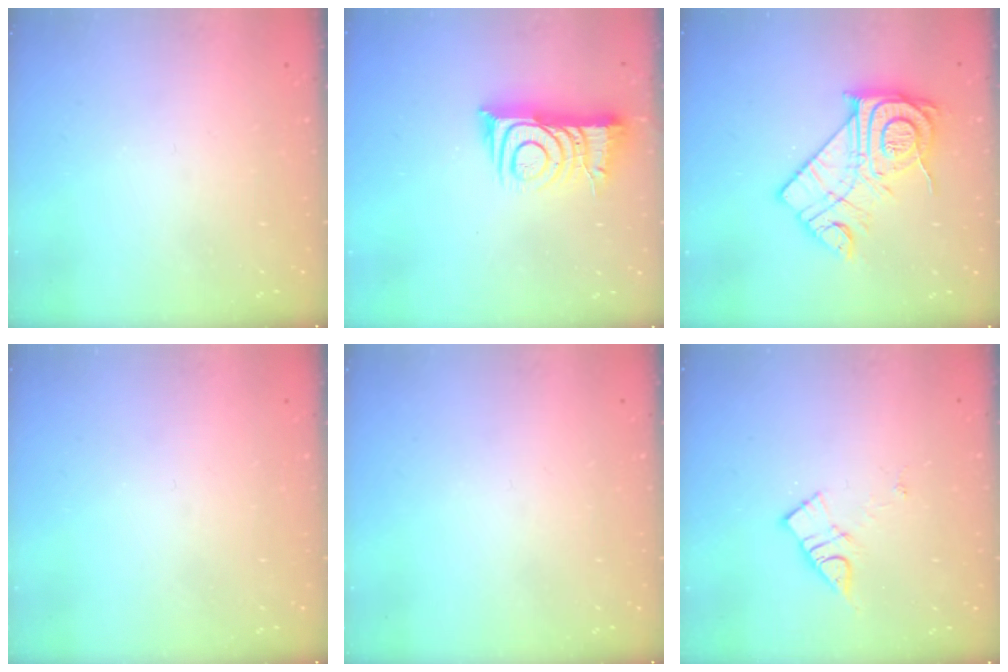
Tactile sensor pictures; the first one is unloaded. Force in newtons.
{"total": 9.8, "press": 9.8, "slide": 0.9}
{"total": 17.4, "press": 17.4, "slide": 1.3}
{"total": 0.0}
{"total": 0.0}
{"total": 7.9, "press": 7.9, "slide": 0.4}